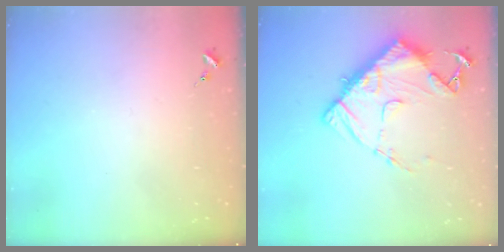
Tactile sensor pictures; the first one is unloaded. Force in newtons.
{"total": 13.3, "press": 13.2, "slide": 1.3}